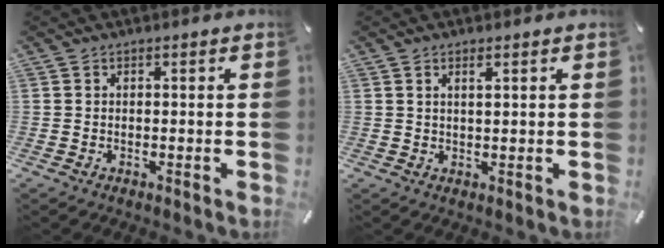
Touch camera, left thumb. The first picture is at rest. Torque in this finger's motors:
{"motor_torque": [-0.24, -0.58, 0.05, 0.09, -0.02]}